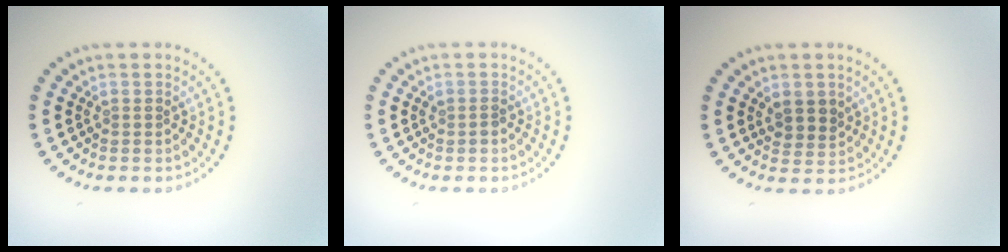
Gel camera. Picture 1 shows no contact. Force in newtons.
{"total": 0.7, "press": 0.7, "slide": 0.2}
{"total": 2.2, "press": 2.0, "slide": 1.0}